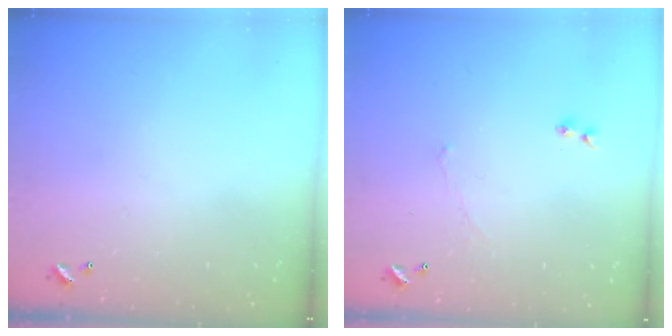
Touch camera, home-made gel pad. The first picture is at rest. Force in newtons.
{"total": 1.5, "press": 1.4, "slide": 0.6}